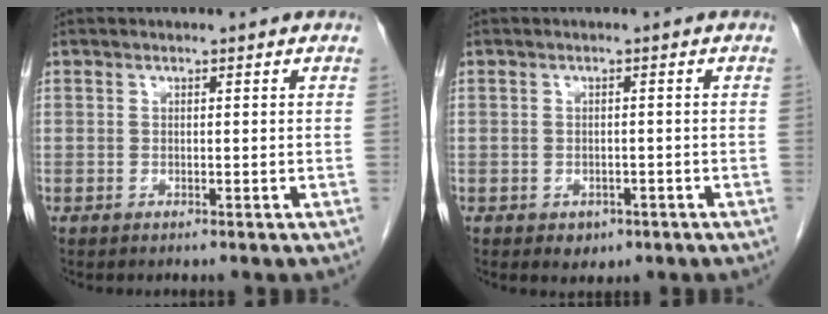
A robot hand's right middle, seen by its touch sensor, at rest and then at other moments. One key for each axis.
{"total": 2.1, "fx": -1.1, "fy": 1.5, "fz": 1.0, "tx": -0.012, "ty": 0.001, "tz": -0.004}